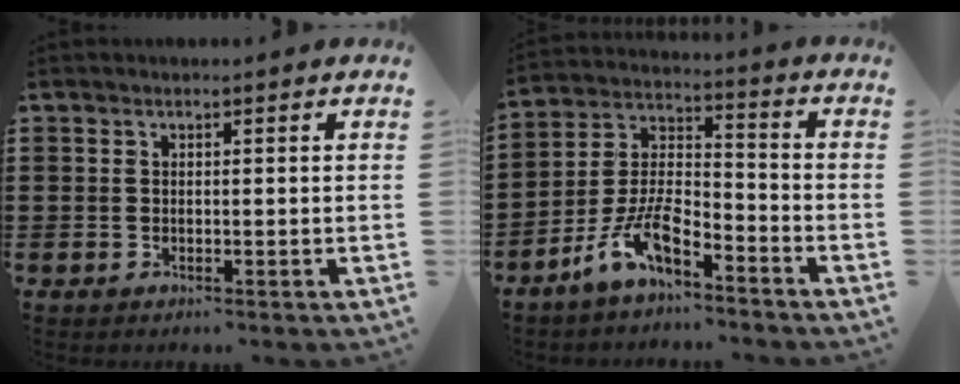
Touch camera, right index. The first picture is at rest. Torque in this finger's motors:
{"motor_torque": [0.47, -0.18, 0.24, 0.21]}